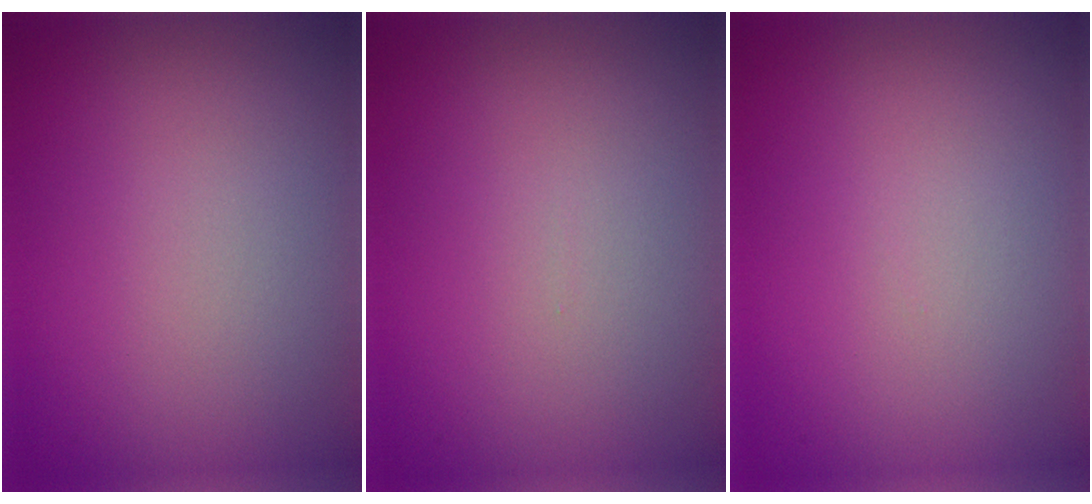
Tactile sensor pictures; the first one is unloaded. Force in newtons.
{"total": 0.0}
{"total": 0.0}